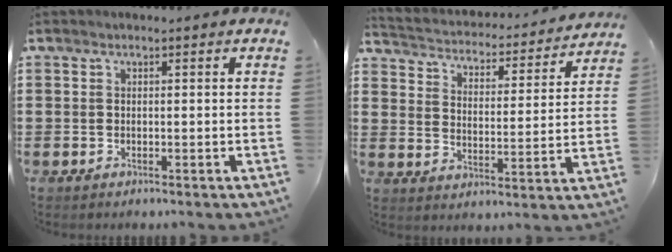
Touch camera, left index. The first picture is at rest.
{"total": 2.9, "force": [2.9, 0.3, 0.0], "torque": [-0.022, -0.032, 0.039]}